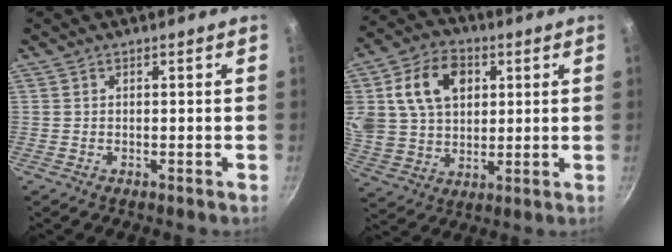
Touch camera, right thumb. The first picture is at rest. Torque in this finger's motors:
{"motor_torque": [2.04, 2.51, 1.63, 0.26, 0.21]}